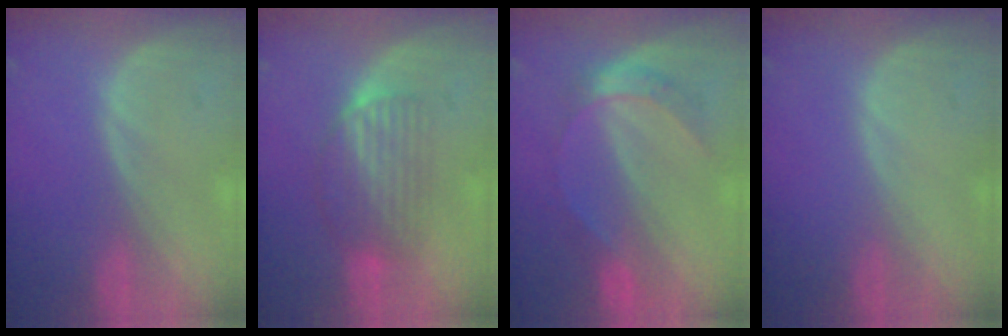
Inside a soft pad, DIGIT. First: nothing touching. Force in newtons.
{"total": 6.9, "press": 6.1, "slide": 3.2}
{"total": 4.9, "press": 4.9, "slide": 0.2}
{"total": 0.0}